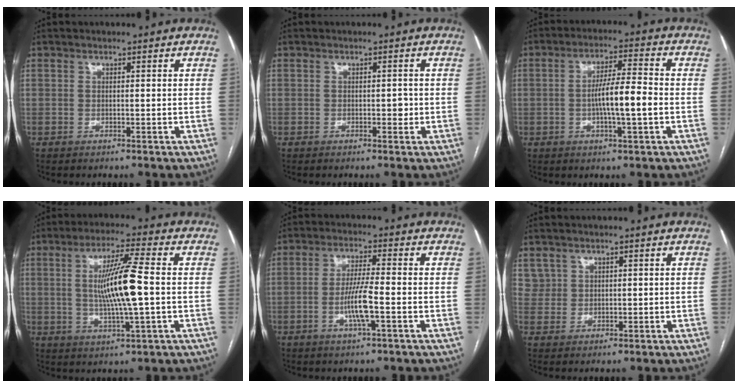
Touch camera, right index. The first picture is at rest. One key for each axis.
{"total": 1.4, "fx": -0.2, "fy": 0.8, "fz": 1.1, "tx": -0.012, "ty": 0.003, "tz": -0.002}
{"total": 7.7, "fx": -1.3, "fy": 0.6, "fz": 7.5, "tx": -0.135, "ty": 0.006, "tz": -0.026}
{"total": 10.6, "fx": 0.2, "fy": 0.2, "fz": 10.5, "tx": -0.197, "ty": -0.002, "tz": 0.003}
{"total": 6.3, "fx": -1.8, "fy": 0.2, "fz": 6.0, "tx": -0.118, "ty": -0.003, "tz": -0.035}
{"total": 2.6, "fx": 1.5, "fy": 2.1, "fz": -0.3, "tx": 0.020, "ty": 0.007, "tz": 0.025}